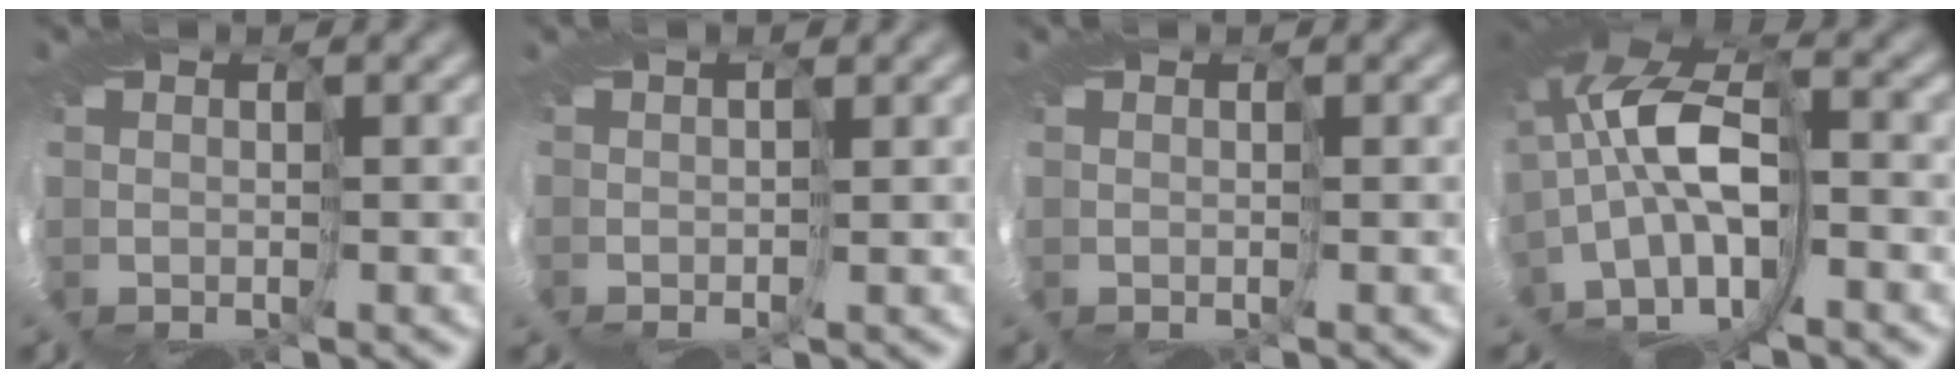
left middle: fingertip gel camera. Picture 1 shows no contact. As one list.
[{"total": 0.6, "force": [0.6, 0.0, -0.1], "torque": [0.016, 0.003, -0.011]}, {"total": 0.0}, {"total": 9.0, "force": [-1.3, 3.8, 8.1], "torque": [-0.156, 0.008, -0.050]}]